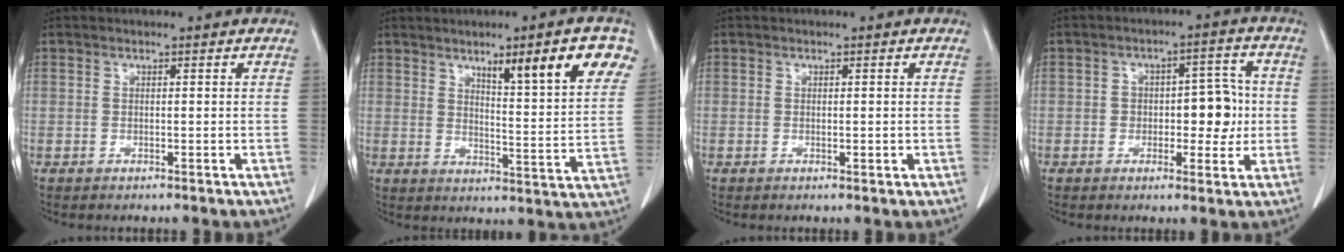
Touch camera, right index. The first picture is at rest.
{"total": 13.0, "force": [7.1, 1.0, 10.8], "torque": [-0.144, -0.003, 0.098]}
{"total": 1.0, "force": [-0.1, 0.4, 0.9], "torque": [-0.012, -0.002, 0.001]}
{"total": 7.3, "force": [-0.4, 3.7, 6.3], "torque": [-0.074, 0.025, 0.000]}